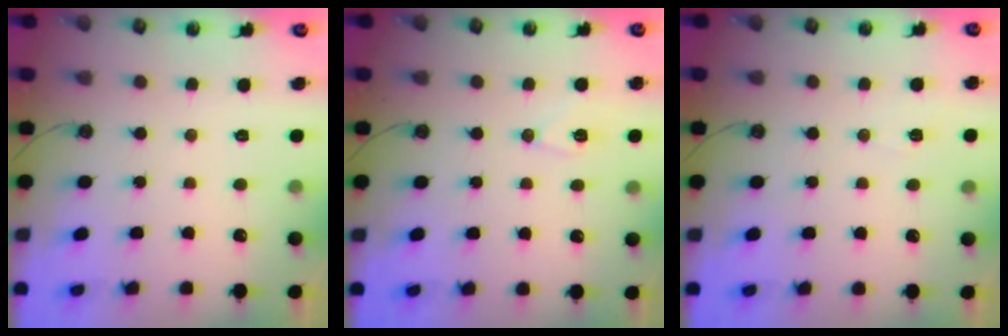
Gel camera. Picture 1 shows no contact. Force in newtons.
{"total": 7.2, "press": 7.2, "slide": 0.1}
{"total": 2.7, "press": 2.3, "slide": 1.4}